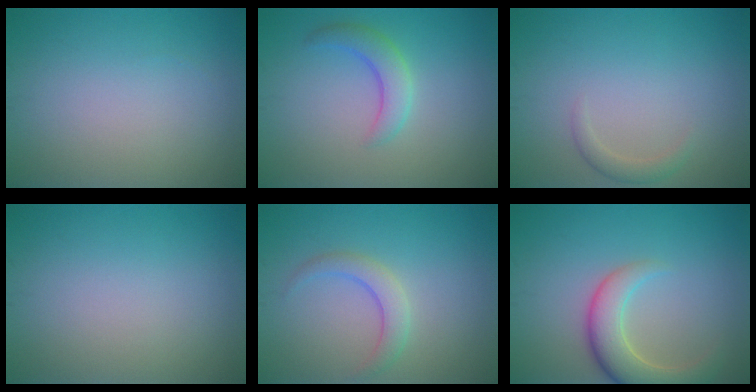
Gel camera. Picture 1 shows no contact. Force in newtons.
{"total": 2.9, "press": 2.9, "slide": 0.2}
{"total": 1.2, "press": 1.2, "slide": 0.0}
{"total": 0.0}
{"total": 2.4, "press": 2.4, "slide": 0.1}
{"total": 5.4, "press": 5.3, "slide": 0.4}